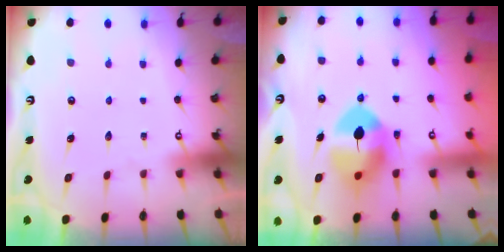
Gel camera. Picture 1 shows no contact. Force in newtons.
{"total": 10.4, "press": 10.3, "slide": 1.7}